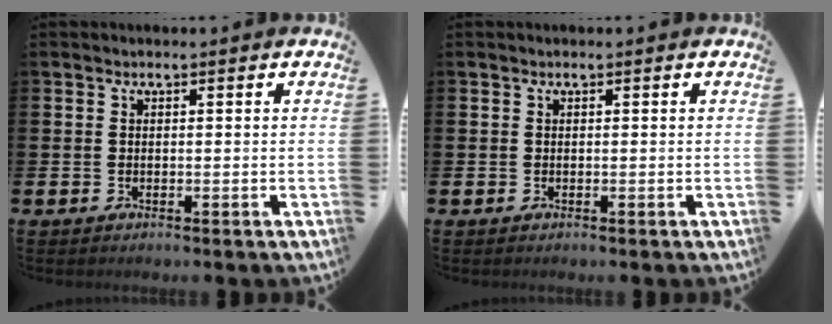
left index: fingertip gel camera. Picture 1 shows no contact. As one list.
[{"total": 0.0}]